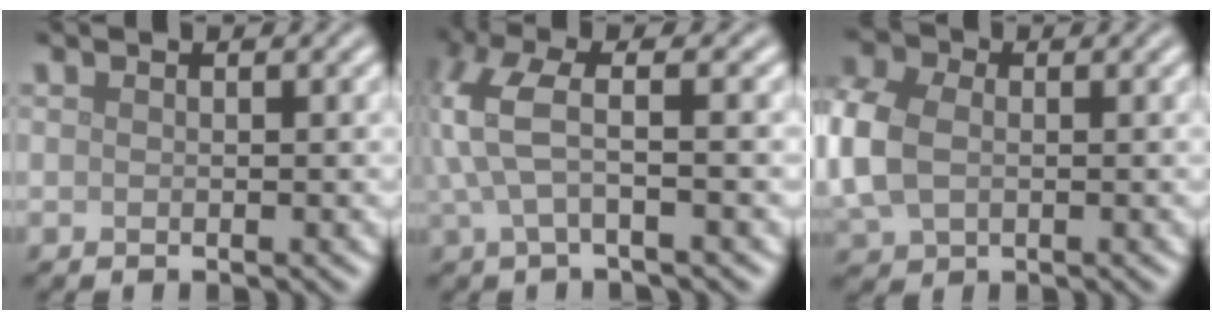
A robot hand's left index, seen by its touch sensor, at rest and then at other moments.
{"total": 5.1, "force": [0.9, 1.7, 4.7], "torque": [-0.116, 0.006, 0.013]}
{"total": 6.3, "force": [-0.1, 4.8, 4.2], "torque": [-0.129, -0.001, 0.001]}